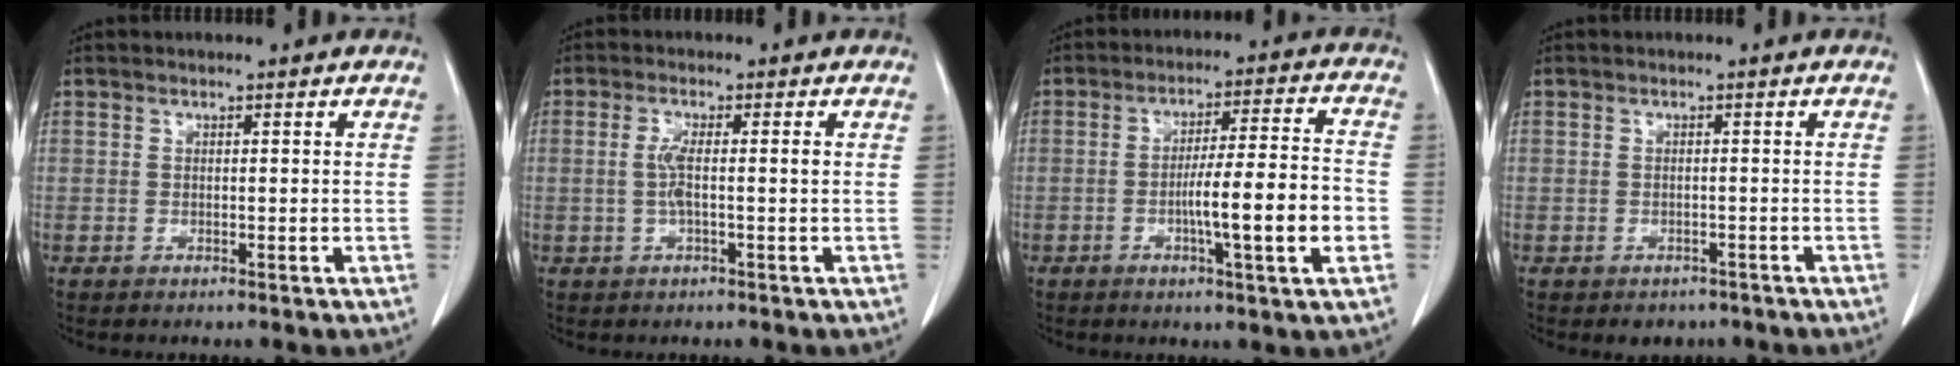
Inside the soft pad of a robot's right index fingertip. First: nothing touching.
{"total": 3.3, "force": [-0.1, 0.3, 3.3], "torque": [-0.070, 0.003, -0.003]}
{"total": 13.1, "force": [-3.2, 0.4, 12.7], "torque": [-0.200, 0.004, -0.053]}
{"total": 2.7, "force": [-2.0, 1.8, 0.4], "torque": [-0.003, 0.006, -0.024]}